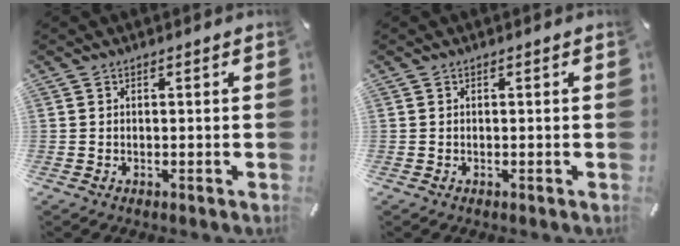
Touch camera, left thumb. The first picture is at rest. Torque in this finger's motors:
{"motor_torque": [-0.01, 0.00, -0.01, -0.01, 0.00]}